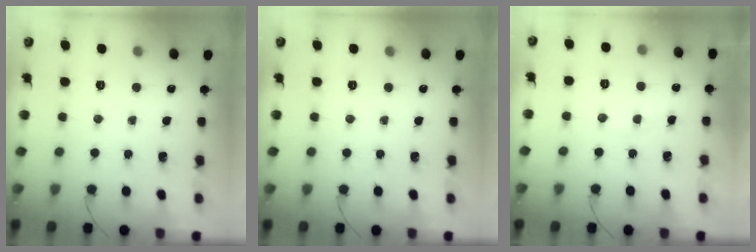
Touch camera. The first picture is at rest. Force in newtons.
{"total": 0.0}
{"total": 6.0, "press": 5.9, "slide": 1.3}